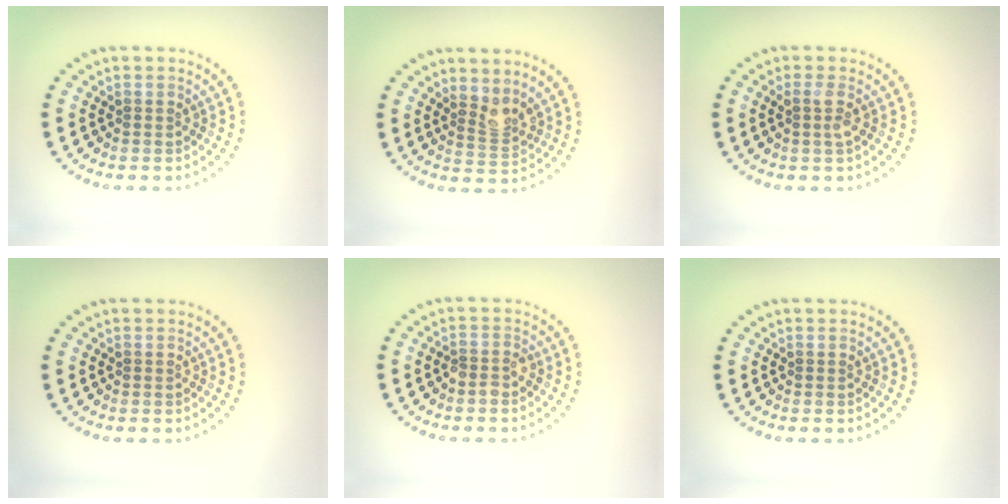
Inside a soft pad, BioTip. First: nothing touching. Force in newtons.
{"total": 2.1, "press": 1.5, "slide": 1.4}
{"total": 1.2, "press": 1.1, "slide": 0.5}
{"total": 0.0}
{"total": 1.3, "press": 1.2, "slide": 0.6}
{"total": 0.0}